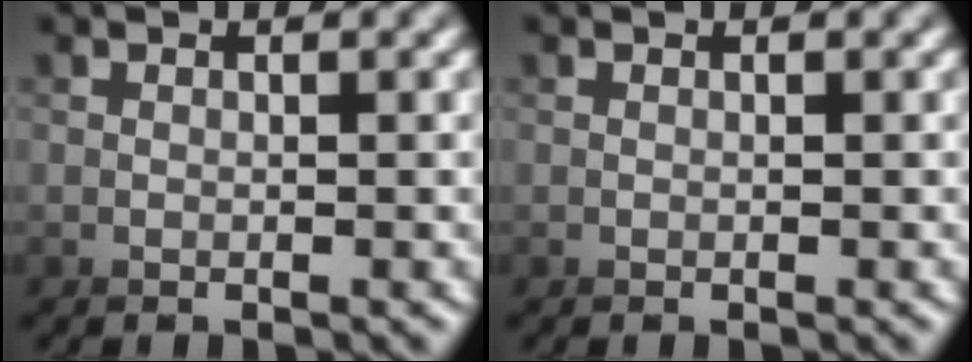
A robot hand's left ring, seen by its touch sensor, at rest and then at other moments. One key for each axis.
{"total": 0.0}